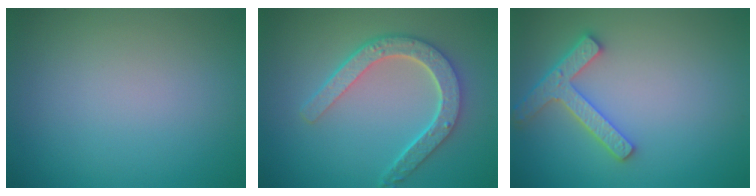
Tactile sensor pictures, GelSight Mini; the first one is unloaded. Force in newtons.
{"total": 4.8, "press": 3.8, "slide": 2.9}
{"total": 3.9, "press": 3.6, "slide": 1.5}